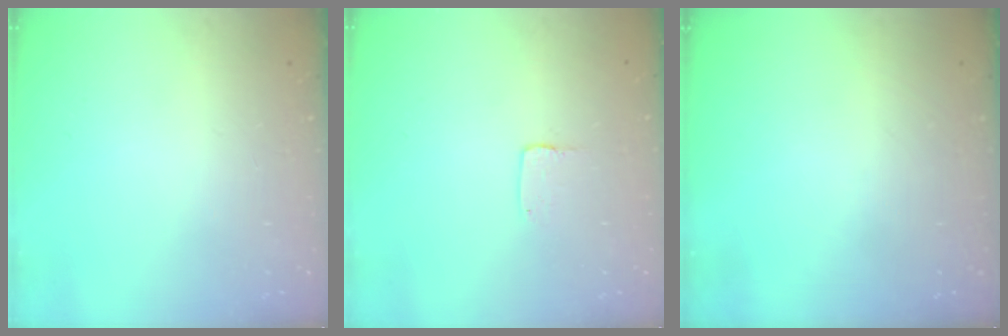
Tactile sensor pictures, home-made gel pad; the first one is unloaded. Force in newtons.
{"total": 2.0, "press": 2.0, "slide": 0.2}
{"total": 0.0}